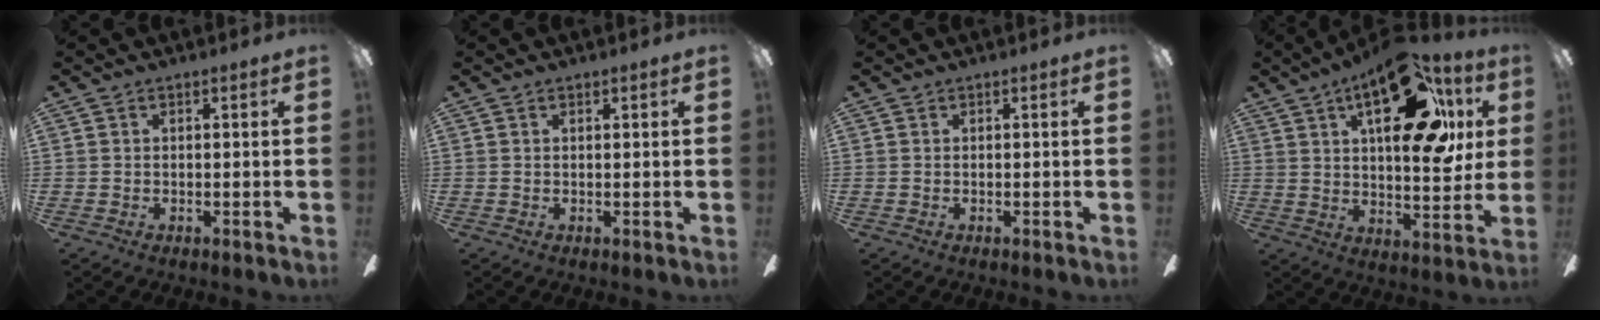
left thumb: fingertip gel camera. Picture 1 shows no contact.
{"total": 0.7, "force": [0.4, 0.3, 0.5], "torque": [-0.010, 0.003, 0.007]}
{"total": 0.0}
{"total": 25.6, "force": [11.9, 11.6, 19.5], "torque": [-0.271, -0.042, 0.190]}